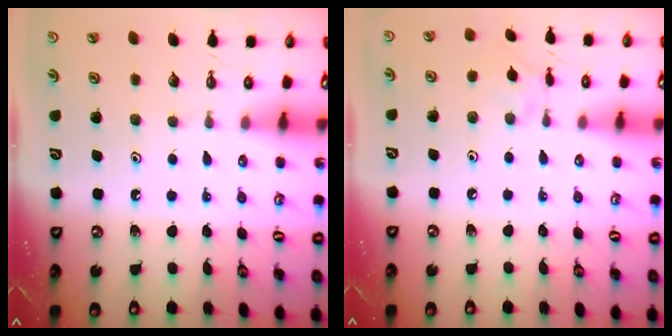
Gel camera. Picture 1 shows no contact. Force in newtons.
{"total": 1.6, "press": 1.5, "slide": 0.4}